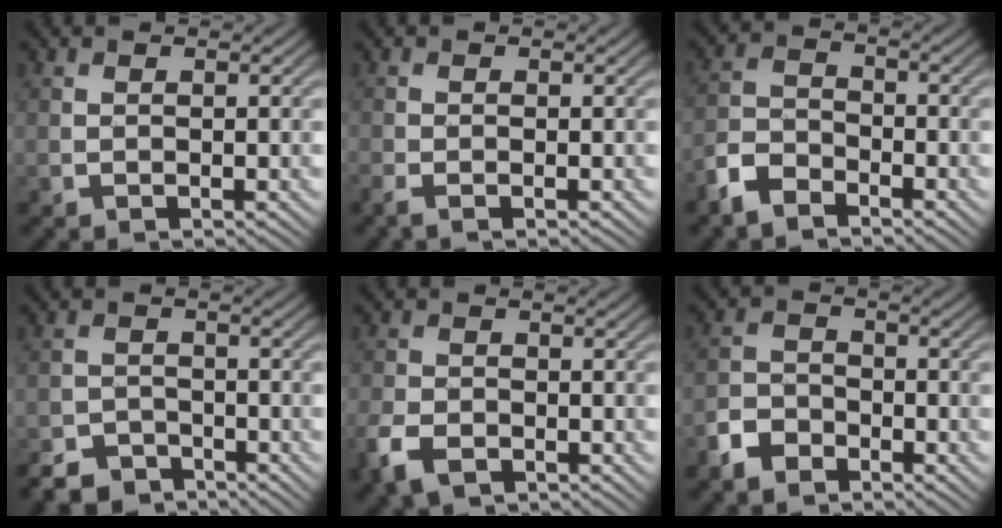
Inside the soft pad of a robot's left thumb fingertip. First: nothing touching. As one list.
[{"total": 1.5, "force": [-1.1, 0.3, 1.0], "torque": [-0.028, -0.006, -0.028]}, {"total": 4.9, "force": [-3.8, 2.2, 2.2], "torque": [-0.048, -0.004, -0.089]}, {"total": 4.6, "force": [-4.0, 2.0, 1.1], "torque": [-0.016, -0.004, -0.077]}, {"total": 5.3, "force": [-3.1, 3.1, 3.0], "torque": [-0.074, -0.012, -0.068]}, {"total": 4.4, "force": [-3.2, 2.5, 1.7], "torque": [-0.038, -0.002, -0.075]}]